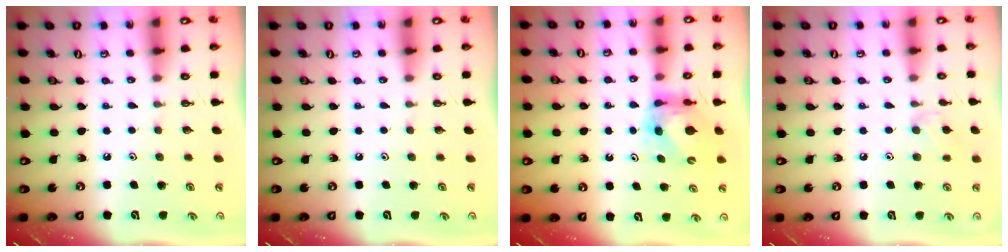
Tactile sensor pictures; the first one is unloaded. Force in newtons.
{"total": 0.0}
{"total": 6.3, "press": 6.3, "slide": 0.7}
{"total": 7.2, "press": 7.2, "slide": 0.6}